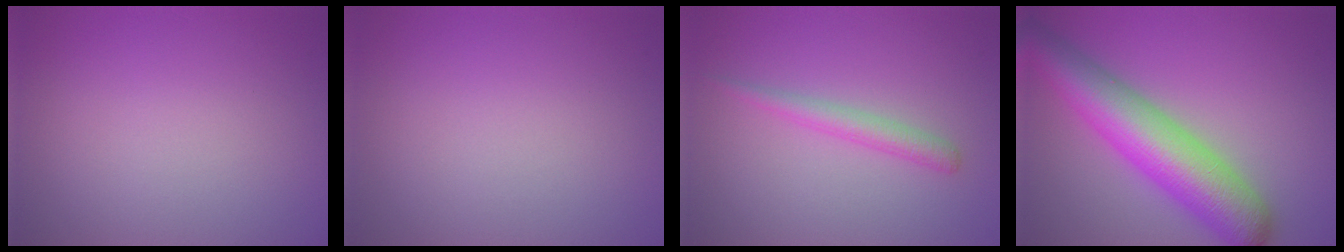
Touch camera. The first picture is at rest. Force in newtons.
{"total": 0.0}
{"total": 1.9, "press": 1.8, "slide": 0.1}
{"total": 8.5, "press": 8.5, "slide": 0.3}